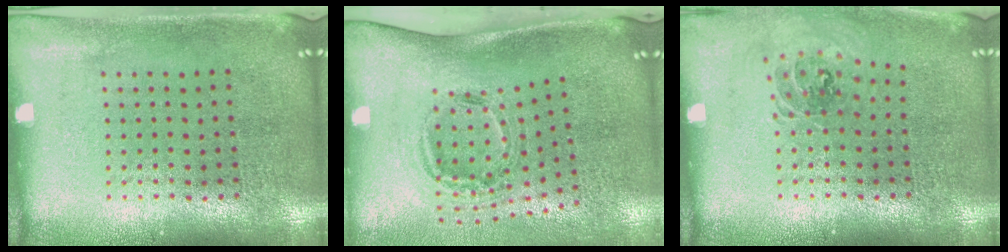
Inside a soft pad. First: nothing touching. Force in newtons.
{"total": 1.5, "press": 1.1, "slide": 1.0}
{"total": 0.9, "press": 0.8, "slide": 0.2}